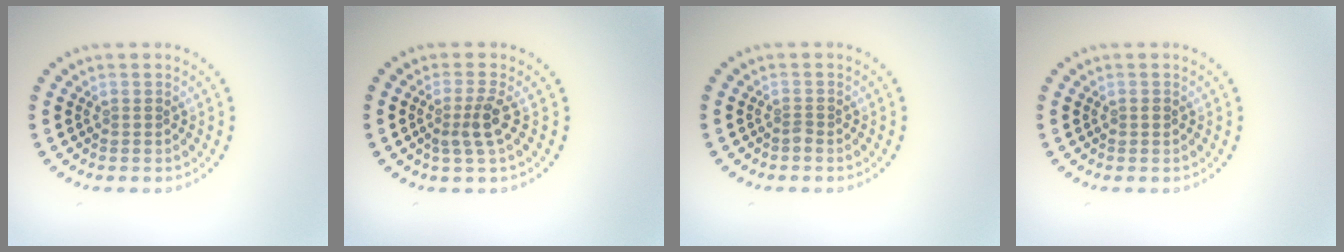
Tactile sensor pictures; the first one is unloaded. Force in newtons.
{"total": 2.3, "press": 1.8, "slide": 1.5}
{"total": 0.6, "press": 0.4, "slide": 0.5}
{"total": 0.7, "press": 0.7, "slide": 0.2}